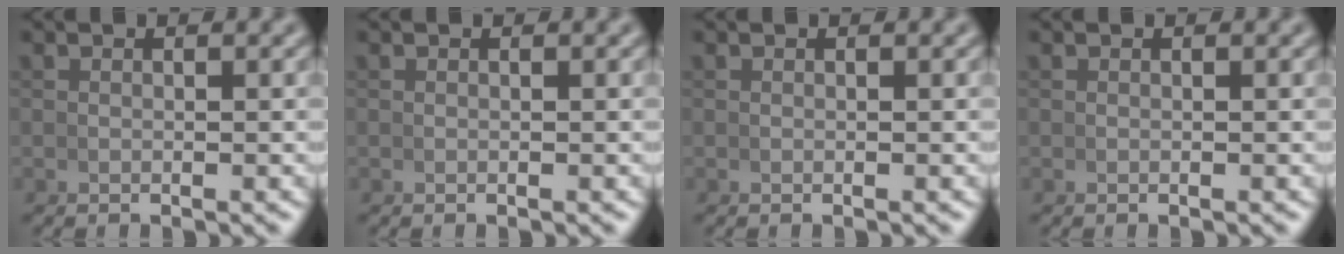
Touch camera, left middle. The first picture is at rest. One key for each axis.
{"total": 0.0}
{"total": 0.0}
{"total": 0.0}